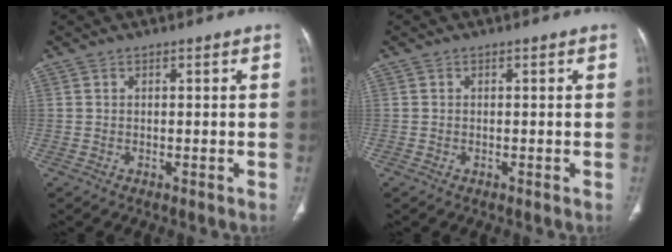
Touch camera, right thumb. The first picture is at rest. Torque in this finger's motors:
{"motor_torque": [0.25, -0.01, -0.18, -0.27, -0.04]}